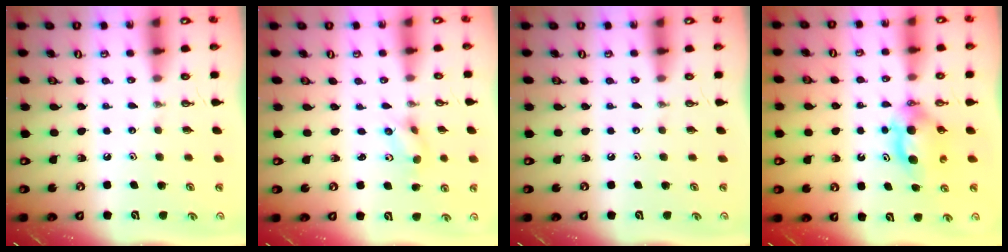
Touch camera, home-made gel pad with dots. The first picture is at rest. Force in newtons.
{"total": 2.5, "press": 2.3, "slide": 0.9}
{"total": 0.0}
{"total": 5.9, "press": 5.6, "slide": 1.9}